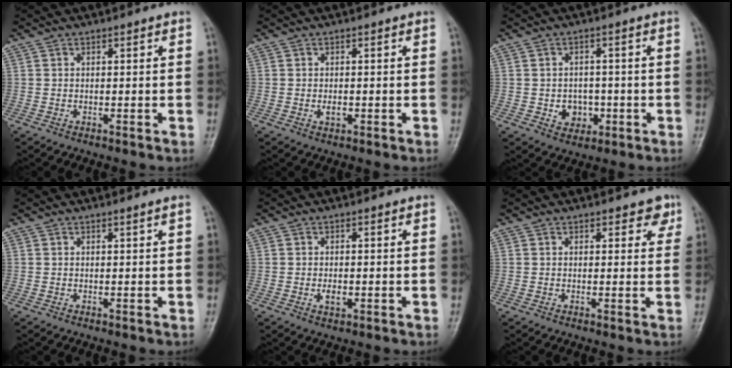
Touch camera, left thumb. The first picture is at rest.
{"total": 1.5, "force": [-0.4, 1.0, 1.1], "torque": [-0.011, 0.002, -0.003]}
{"total": 4.9, "force": [-1.2, 4.2, 2.2], "torque": [-0.002, 0.010, -0.011]}
{"total": 0.6, "force": [0.3, -0.3, 0.5], "torque": [-0.018, -0.006, 0.009]}
{"total": 2.0, "force": [-0.5, 1.2, 1.5], "torque": [-0.022, 0.001, -0.005]}
{"total": 2.9, "force": [1.8, 1.6, 1.6], "torque": [0.008, -0.005, 0.019]}